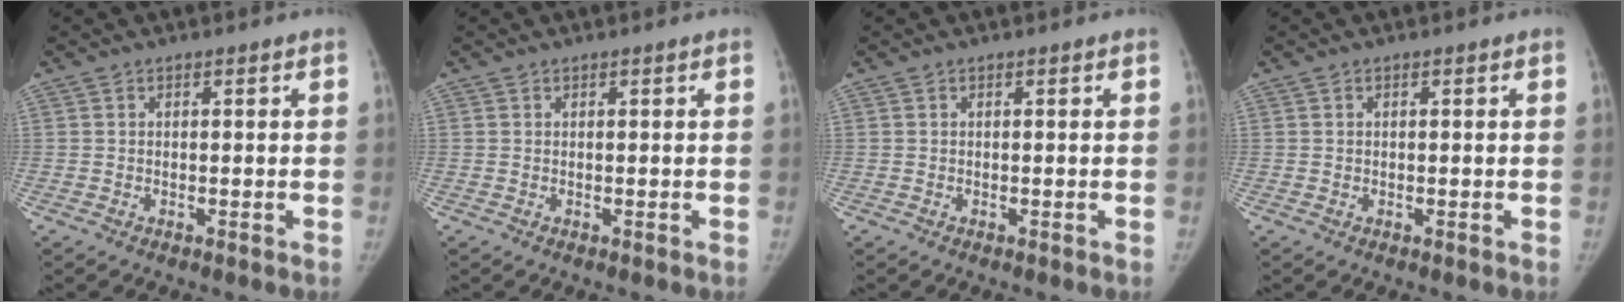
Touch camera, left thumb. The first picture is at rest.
{"total": 0.0}
{"total": 0.0}
{"total": 0.0}